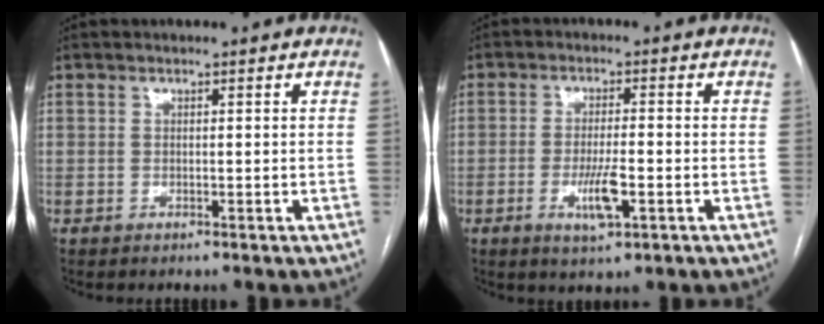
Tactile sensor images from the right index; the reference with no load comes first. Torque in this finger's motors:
{"motor_torque": [0.55, -0.16, 0.17, 0.07]}